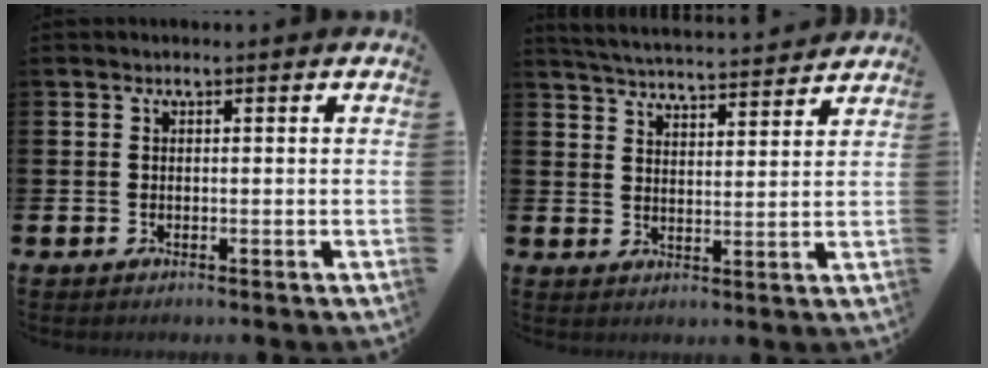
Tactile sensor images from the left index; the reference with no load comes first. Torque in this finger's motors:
{"motor_torque": [0.81, -1.26, 0.05, 0.04]}